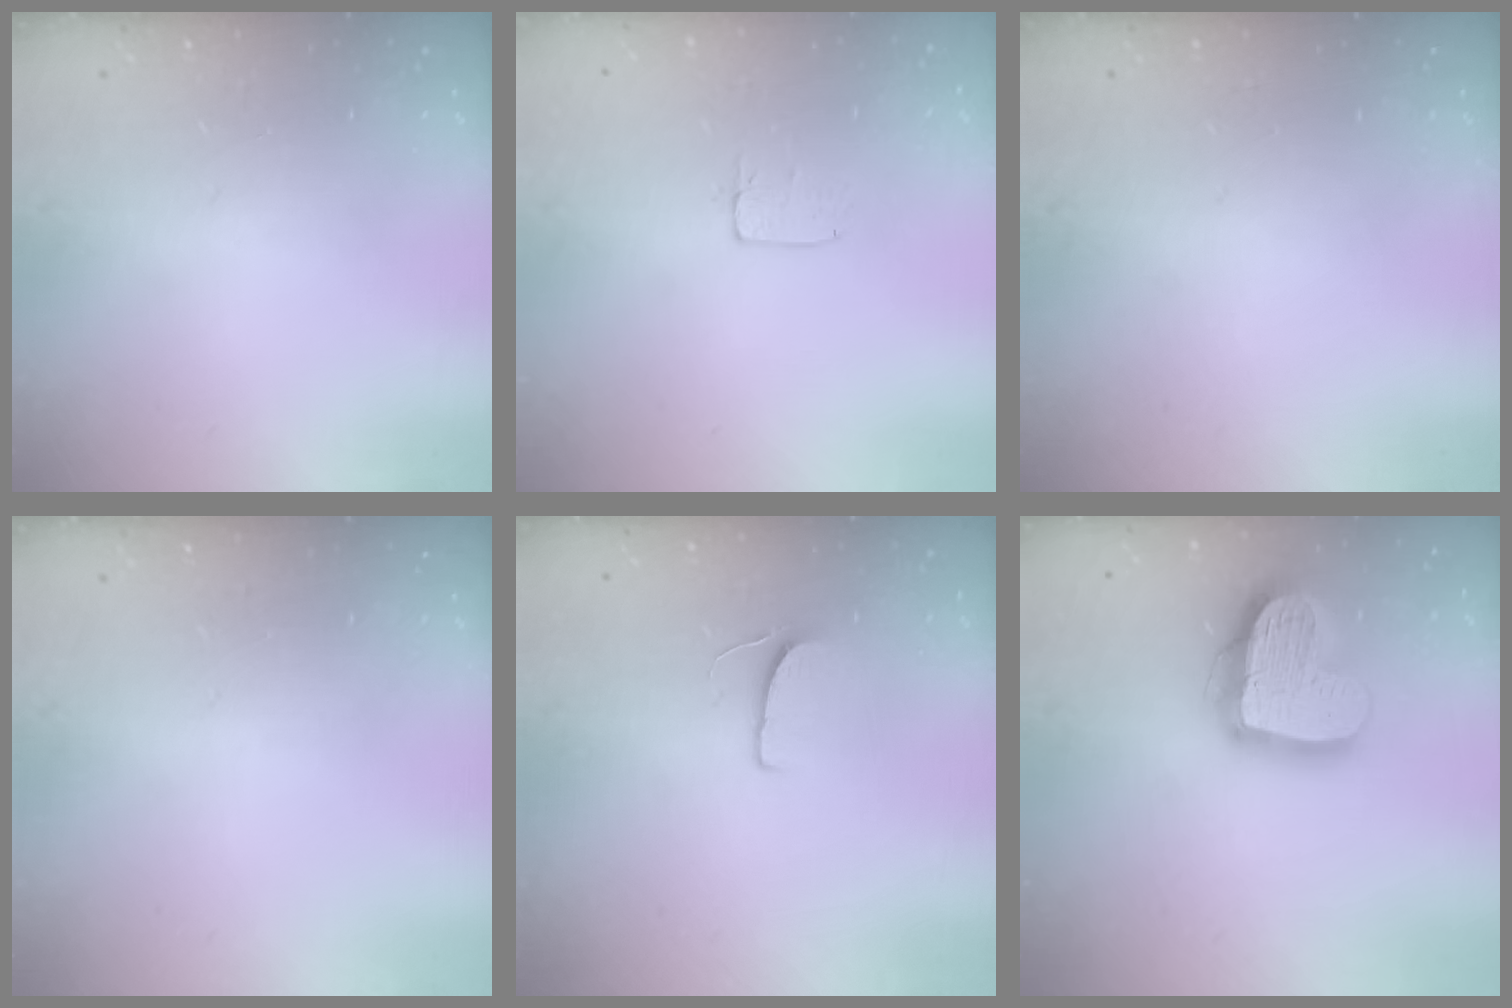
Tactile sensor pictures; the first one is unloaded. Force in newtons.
{"total": 3.7, "press": 3.6, "slide": 0.2}
{"total": 0.0}
{"total": 0.0}
{"total": 6.4, "press": 6.4, "slide": 0.5}
{"total": 20.2, "press": 20.1, "slide": 2.0}